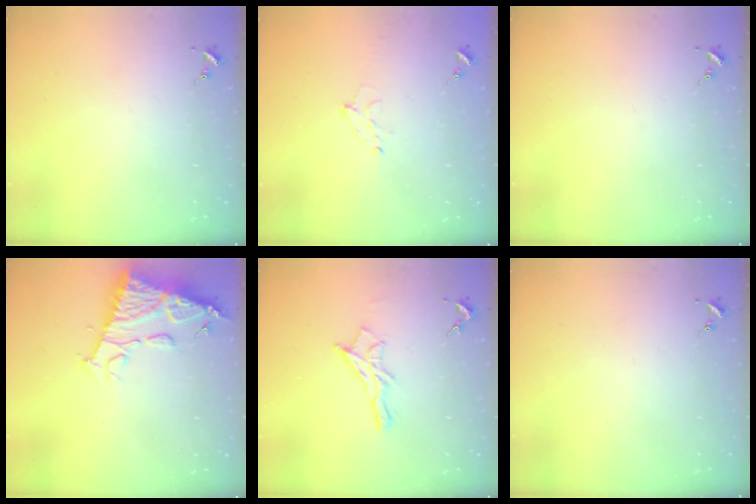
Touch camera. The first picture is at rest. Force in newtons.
{"total": 8.1, "press": 8.1, "slide": 1.0}
{"total": 0.0}
{"total": 13.0, "press": 12.9, "slide": 1.3}
{"total": 10.5, "press": 10.5, "slide": 0.9}
{"total": 0.0}